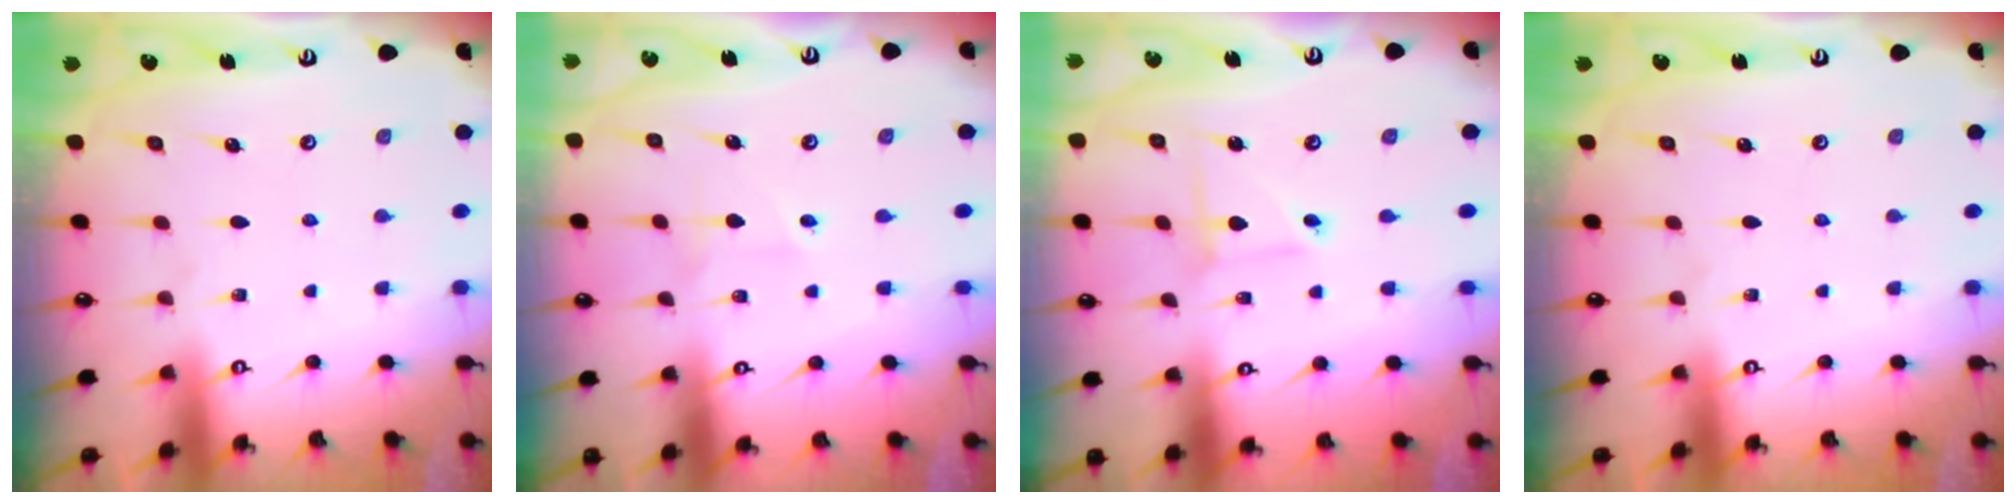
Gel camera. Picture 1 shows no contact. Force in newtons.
{"total": 2.3, "press": 2.3, "slide": 0.4}
{"total": 2.5, "press": 2.5, "slide": 0.2}
{"total": 0.0}